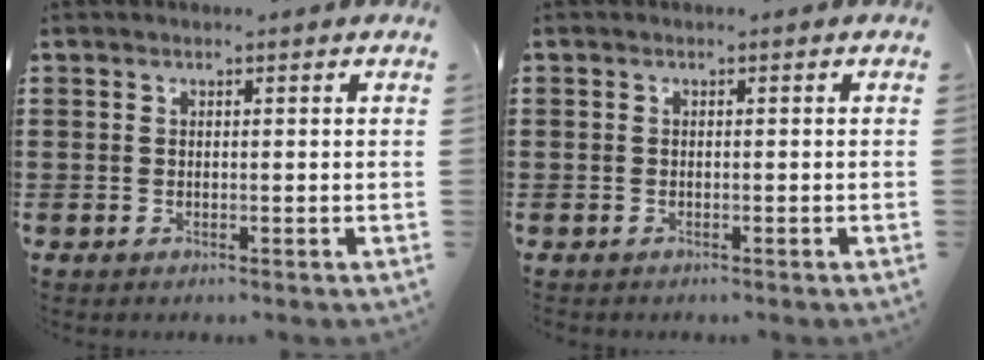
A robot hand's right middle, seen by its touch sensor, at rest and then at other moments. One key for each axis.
{"total": 0.8, "fx": -0.5, "fy": 0.6, "fz": -0.1, "tx": 0.001, "ty": 0.004, "tz": -0.013}